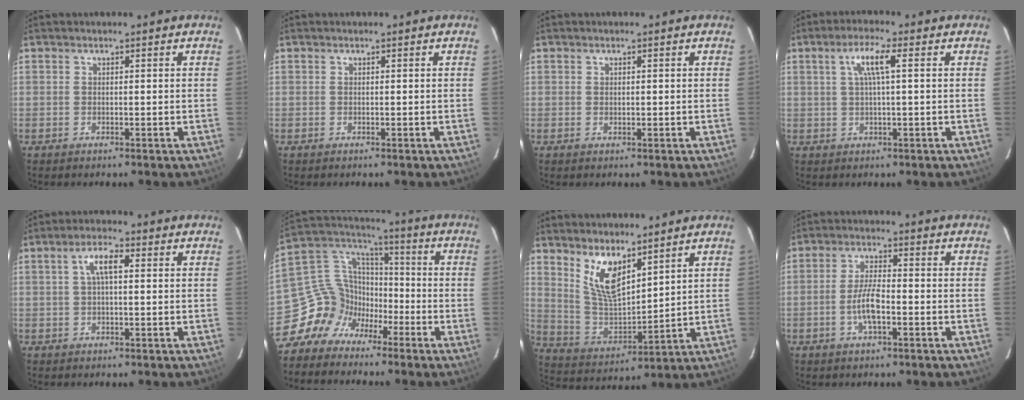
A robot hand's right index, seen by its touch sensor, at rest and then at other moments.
{"total": 0.0}
{"total": 0.6, "force": [0.2, 0.4, 0.4], "torque": [-0.005, 0.001, 0.005]}
{"total": 5.0, "force": [1.3, 0.3, 4.8], "torque": [-0.091, 0.005, 0.024]}
{"total": 4.5, "force": [0.9, 1.5, 4.1], "torque": [-0.081, 0.014, 0.018]}
{"total": 11.2, "force": [-7.4, 8.2, 1.9], "torque": [-0.053, 0.053, -0.146]}
{"total": 12.3, "force": [7.1, 5.6, 8.4], "torque": [-0.157, 0.000, 0.152]}
{"total": 5.9, "force": [-2.0, 1.7, 5.3], "torque": [-0.107, 0.003, -0.039]}